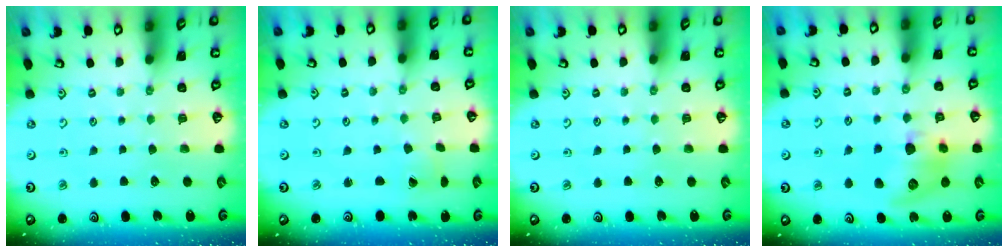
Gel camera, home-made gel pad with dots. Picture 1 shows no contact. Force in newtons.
{"total": 2.8, "press": 2.8, "slide": 0.2}
{"total": 0.0}
{"total": 16.3, "press": 16.2, "slide": 1.3}